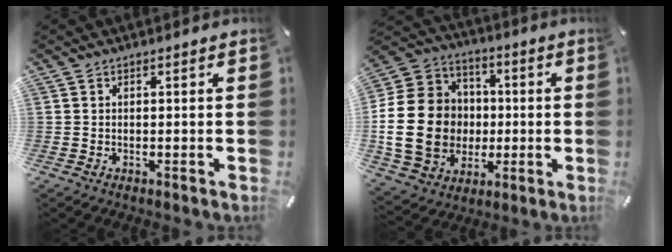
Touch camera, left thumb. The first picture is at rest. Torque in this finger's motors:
{"motor_torque": [1.57, 1.59, 1.68, 0.36, 0.58]}